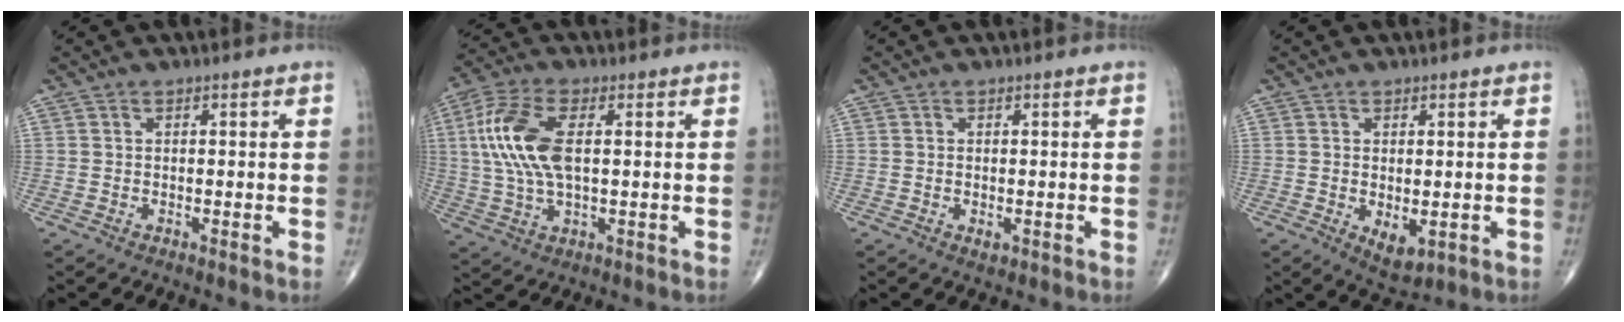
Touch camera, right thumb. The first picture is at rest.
{"total": 13.2, "force": [1.9, 6.2, 11.5], "torque": [-0.260, 0.008, 0.038]}
{"total": 1.1, "force": [-0.3, 0.6, 0.9], "torque": [-0.015, -0.003, -0.003]}
{"total": 4.7, "force": [-0.9, 2.5, 3.9], "torque": [-0.052, -0.012, -0.003]}